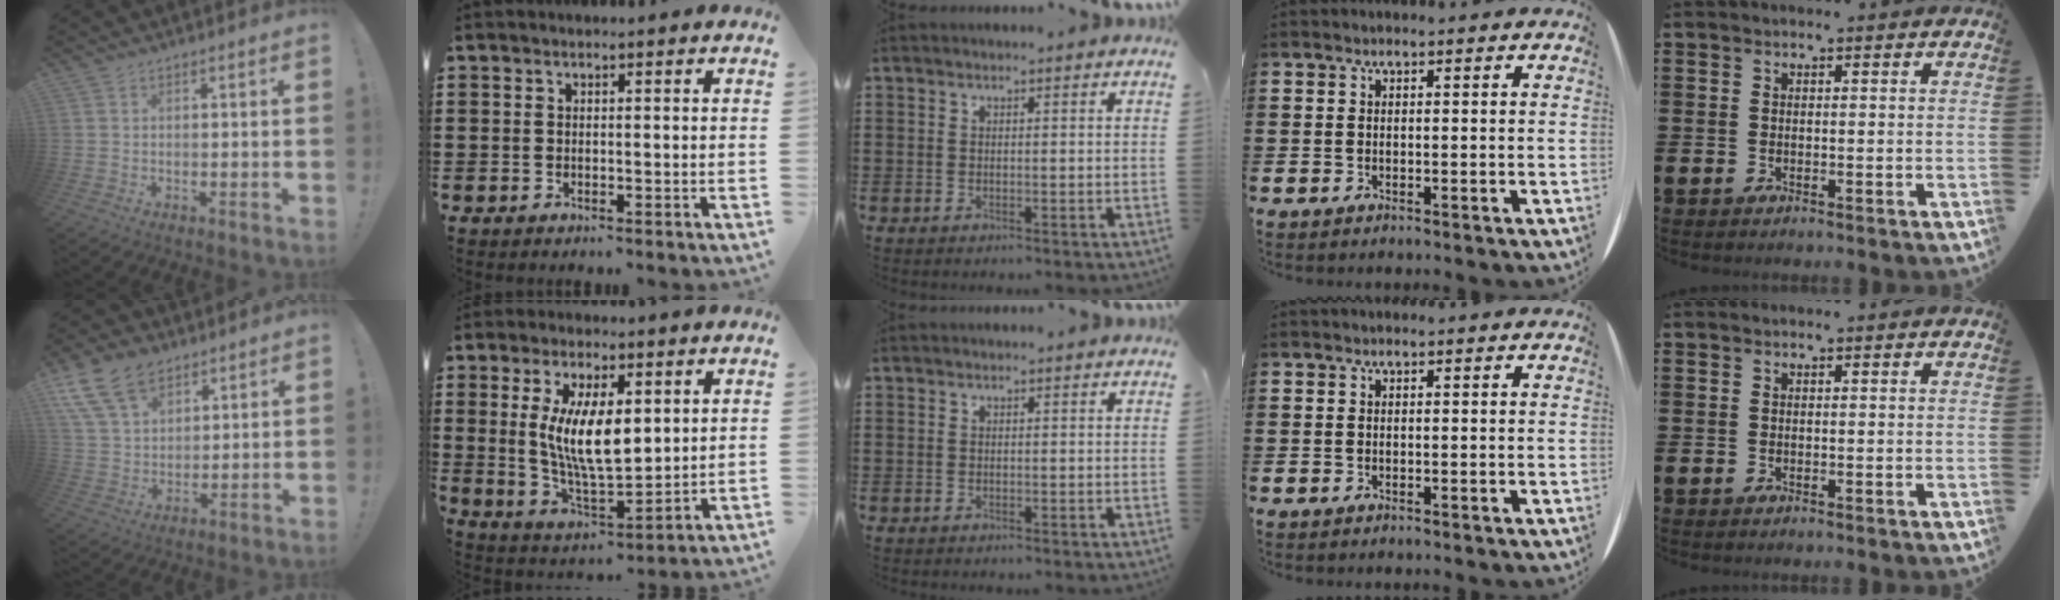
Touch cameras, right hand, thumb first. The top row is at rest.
{"thumb": {"total": 14.8, "force": [9.1, 9.2, 7.2], "torque": [-0.143, -0.041, 0.173]}, "index": {"total": 9.9, "force": [2.0, 3.8, 8.9], "torque": [-0.178, 0.006, 0.036]}}